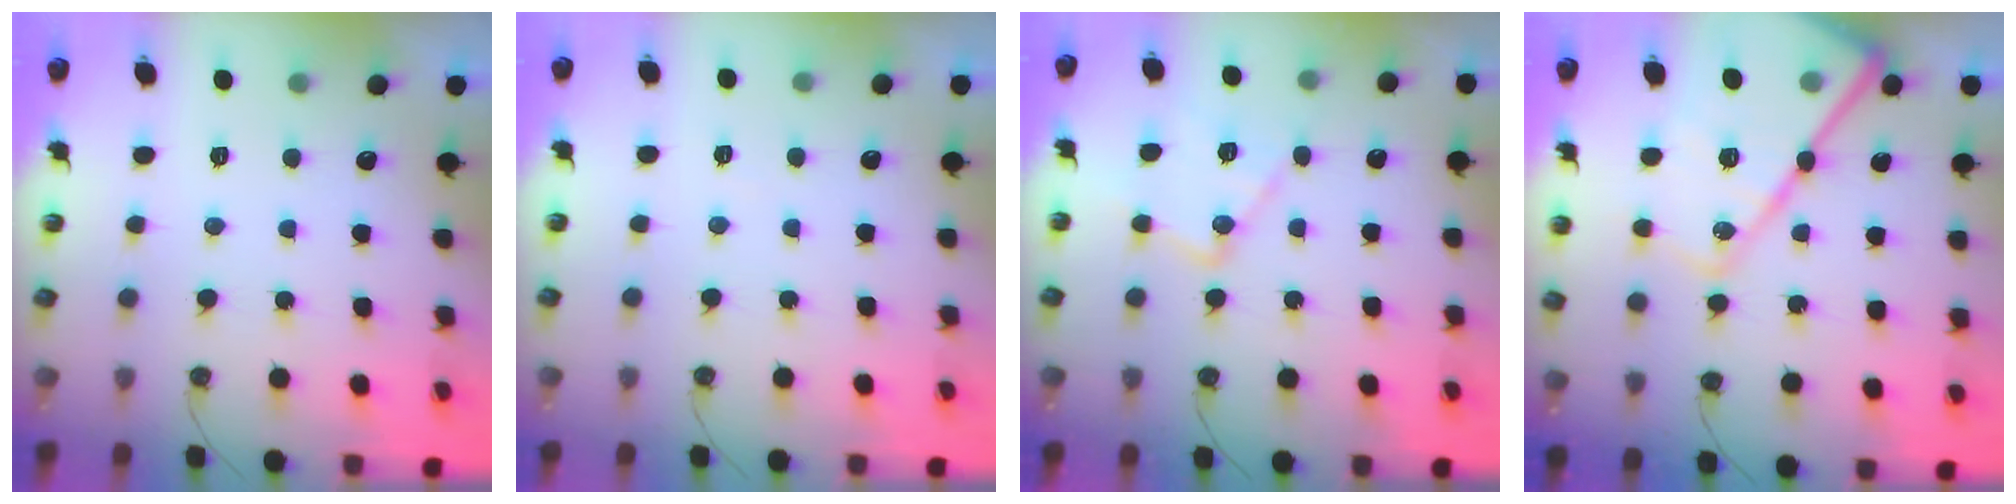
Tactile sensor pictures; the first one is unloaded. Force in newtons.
{"total": 2.7, "press": 2.7, "slide": 0.5}
{"total": 13.0, "press": 13.0, "slide": 1.0}
{"total": 23.8, "press": 23.6, "slide": 2.5}